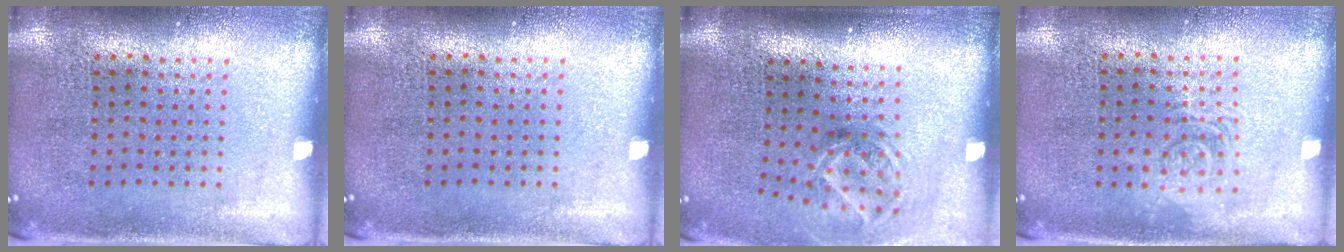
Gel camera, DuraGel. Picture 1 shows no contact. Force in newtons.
{"total": 0.0}
{"total": 1.9, "press": 1.3, "slide": 1.4}
{"total": 1.2, "press": 1.2, "slide": 0.2}